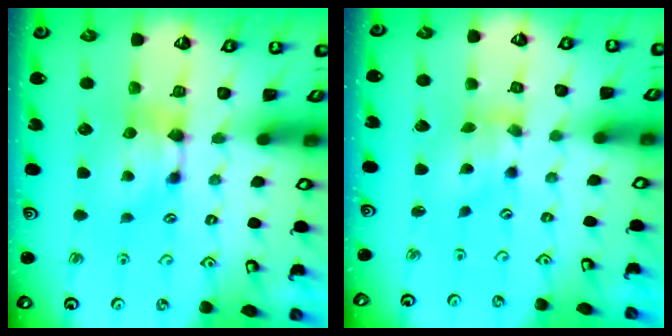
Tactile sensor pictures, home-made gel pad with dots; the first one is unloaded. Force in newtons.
{"total": 2.0, "press": 1.3, "slide": 1.5}